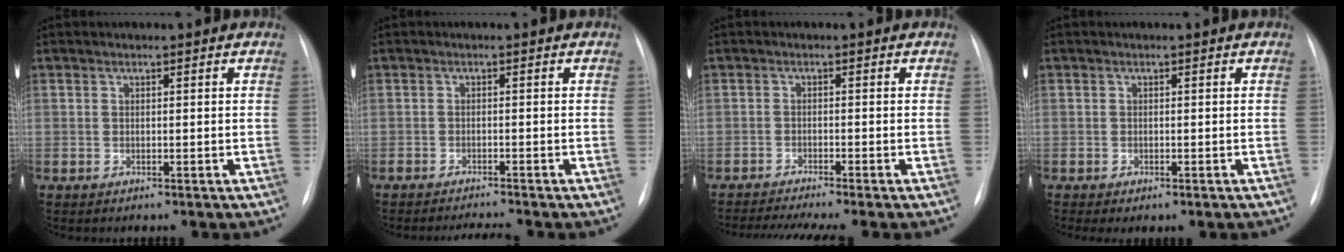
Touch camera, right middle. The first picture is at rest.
{"total": 3.1, "force": [-2.8, -0.8, 1.0], "torque": [-0.015, -0.006, -0.042]}
{"total": 7.7, "force": [-6.5, -0.8, 4.0], "torque": [-0.052, -0.014, -0.102]}
{"total": 1.7, "force": [-1.2, 0.4, 1.1], "torque": [-0.015, -0.007, -0.014]}